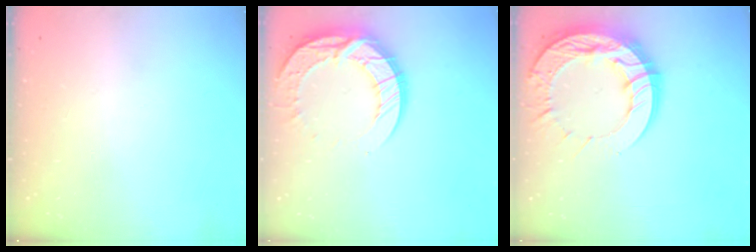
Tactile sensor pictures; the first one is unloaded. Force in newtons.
{"total": 15.4, "press": 15.4, "slide": 1.2}
{"total": 20.5, "press": 20.4, "slide": 1.7}